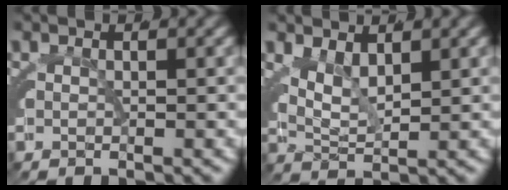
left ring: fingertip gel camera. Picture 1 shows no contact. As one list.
[{"total": 2.9, "force": [1.6, 2.0, 1.3], "torque": [-0.043, -0.005, 0.024]}]